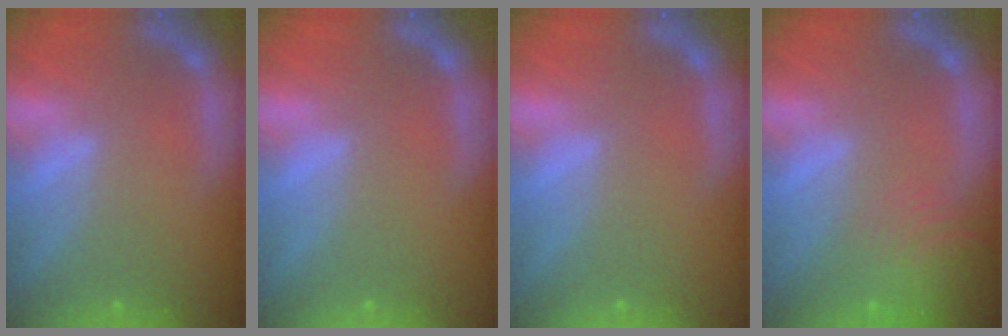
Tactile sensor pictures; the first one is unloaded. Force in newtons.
{"total": 0.0}
{"total": 0.0}
{"total": 8.5}